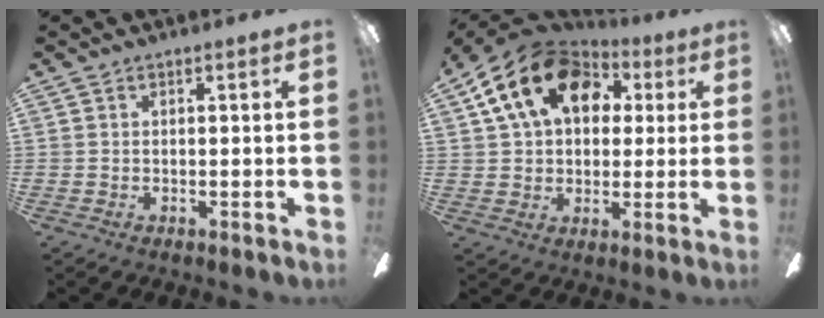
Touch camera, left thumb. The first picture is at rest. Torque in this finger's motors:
{"motor_torque": [1.72, 2.54, 1.40, -1.36, 0.35]}